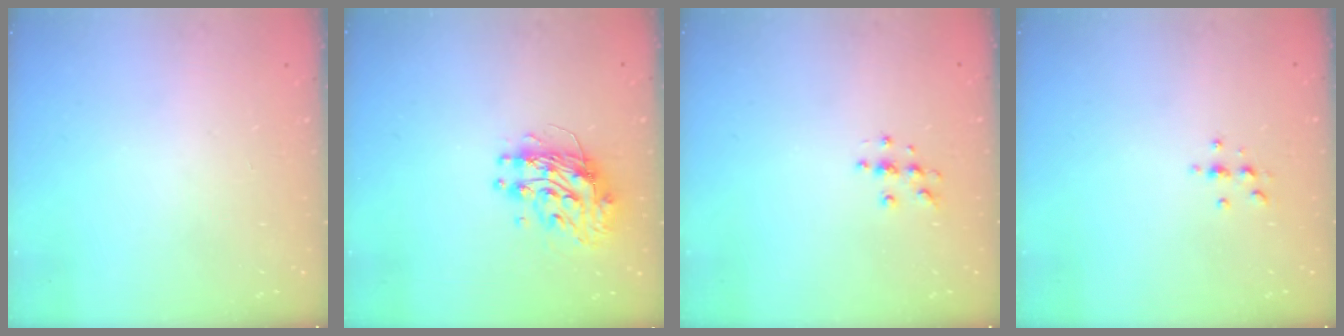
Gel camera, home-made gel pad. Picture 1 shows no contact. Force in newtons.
{"total": 10.2, "press": 10.2, "slide": 0.8}
{"total": 4.9, "press": 4.8, "slide": 0.6}
{"total": 3.0, "press": 3.0, "slide": 0.4}